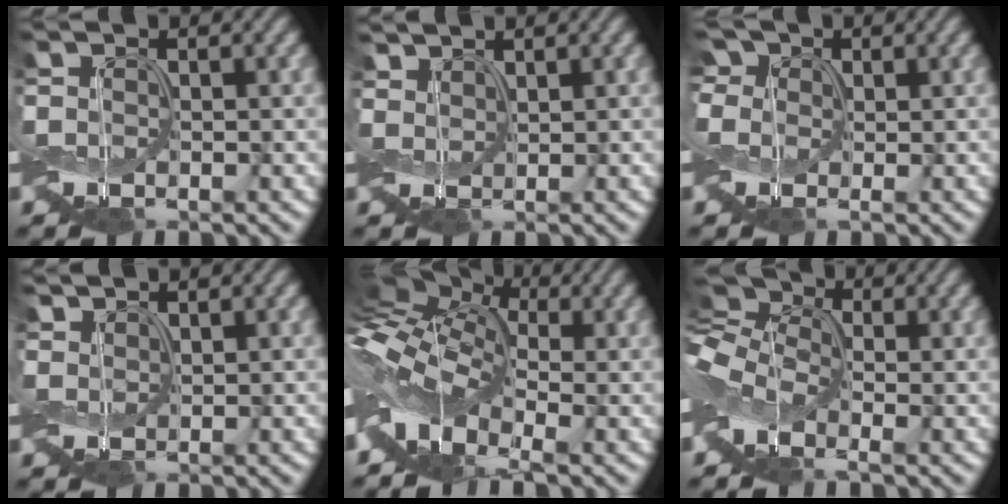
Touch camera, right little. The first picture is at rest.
{"total": 1.4, "force": [1.3, 0.4, 0.3], "torque": [-0.014, 0.004, 0.022]}
{"total": 3.7, "force": [2.3, 2.6, 1.3], "torque": [-0.051, 0.004, 0.037]}
{"total": 1.1, "force": [1.1, 0.1, 0.1], "torque": [-0.007, 0.004, 0.020]}
{"total": 11.3, "force": [-0.4, 6.8, 9.0], "torque": [-0.176, 0.012, -0.015]}
{"total": 5.2, "force": [-0.9, 3.6, 3.7], "torque": [-0.091, 0.013, -0.030]}